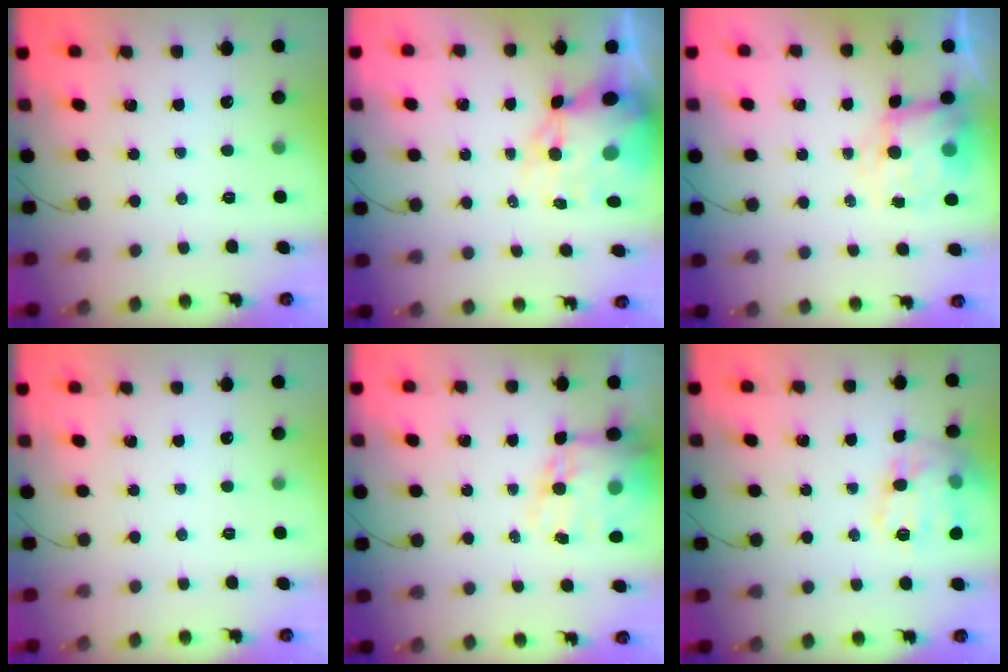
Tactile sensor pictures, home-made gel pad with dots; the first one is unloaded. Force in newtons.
{"total": 11.6, "press": 11.2, "slide": 3.0}
{"total": 7.5, "press": 7.3, "slide": 1.8}
{"total": 0.0}
{"total": 15.3, "press": 14.8, "slide": 3.9}
{"total": 16.0, "press": 16.0, "slide": 1.1}